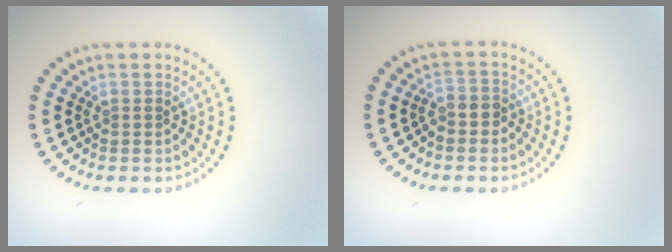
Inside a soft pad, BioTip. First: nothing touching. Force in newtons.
{"total": 1.9, "press": 1.6, "slide": 0.9}